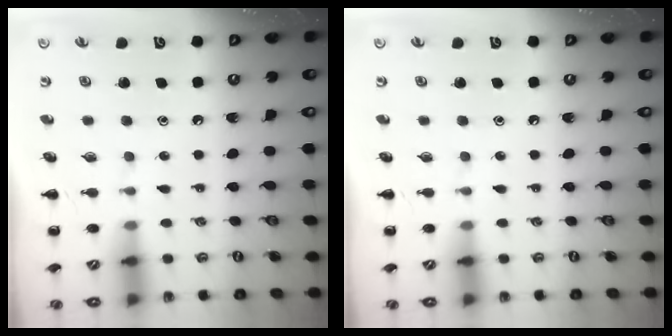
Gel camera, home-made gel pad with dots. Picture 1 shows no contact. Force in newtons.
{"total": 0.0}